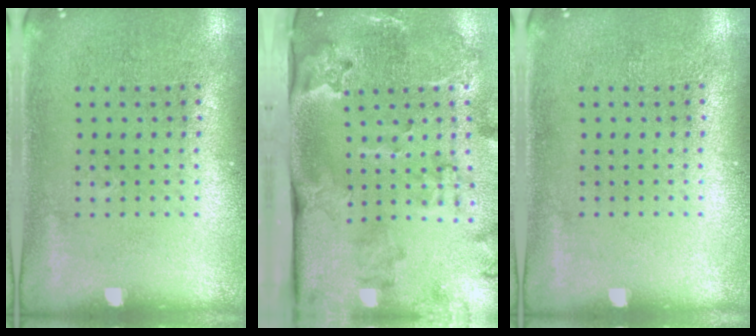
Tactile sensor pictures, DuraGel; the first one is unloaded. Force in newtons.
{"total": 4.0, "press": 2.7, "slide": 2.9}
{"total": 0.0}